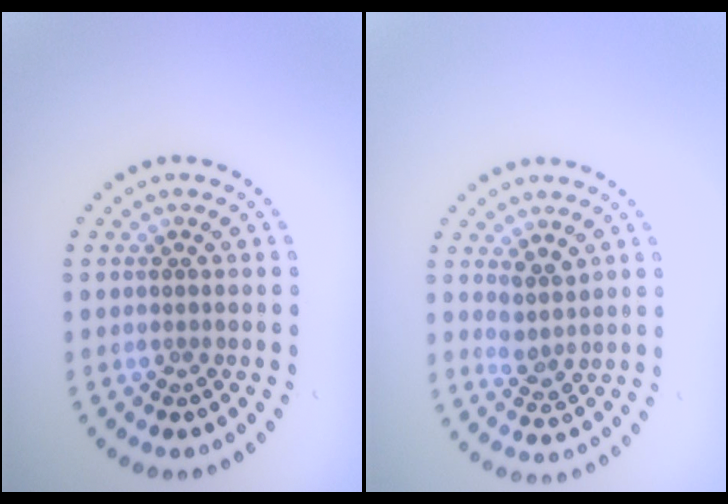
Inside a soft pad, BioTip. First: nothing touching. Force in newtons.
{"total": 1.9, "press": 1.5, "slide": 1.2}